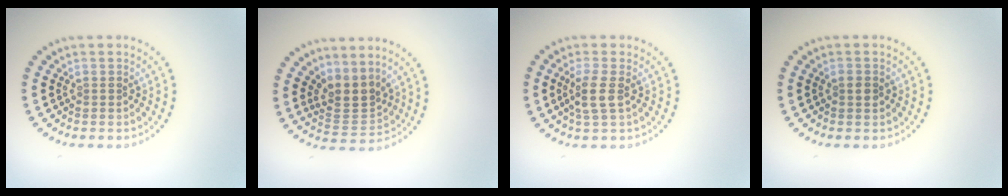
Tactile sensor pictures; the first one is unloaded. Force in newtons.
{"total": 3.2, "press": 2.3, "slide": 2.2}
{"total": 2.4, "press": 2.0, "slide": 1.3}
{"total": 0.9, "press": 0.8, "slide": 0.2}